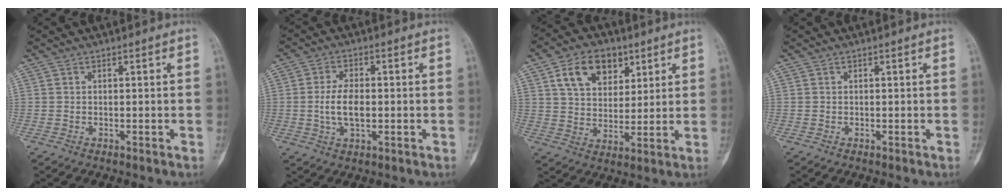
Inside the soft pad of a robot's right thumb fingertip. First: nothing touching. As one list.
[{"total": 6.5, "force": [-0.6, 3.3, 5.5], "torque": [-0.102, 0.002, -0.013]}, {"total": 11.7, "force": [5.5, 7.9, 6.7], "torque": [-0.080, -0.017, 0.097]}, {"total": 0.0}]